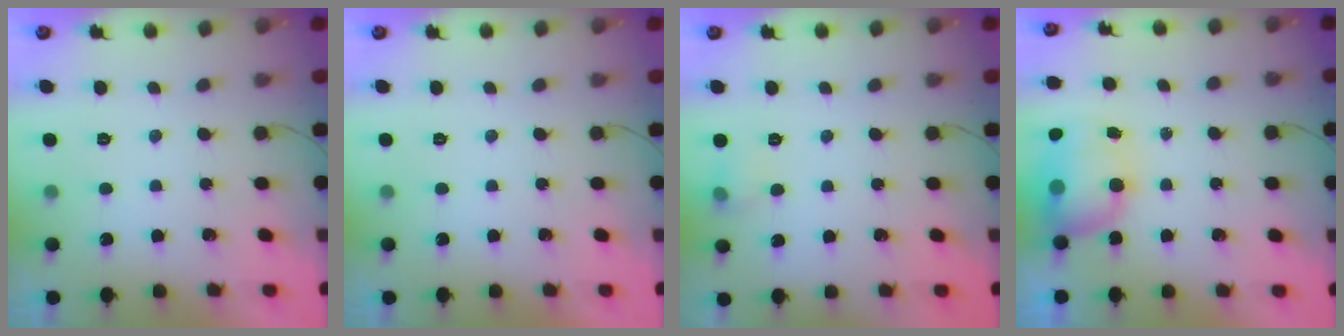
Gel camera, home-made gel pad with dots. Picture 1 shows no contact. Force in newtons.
{"total": 0.0}
{"total": 5.2, "press": 5.1, "slide": 1.1}
{"total": 7.5, "press": 7.3, "slide": 1.9}